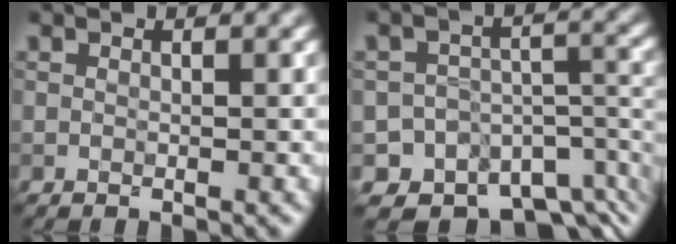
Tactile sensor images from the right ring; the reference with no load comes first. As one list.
[{"total": 9.9, "force": [-7.4, 5.7, 3.3], "torque": [-0.035, 0.006, -0.099]}]